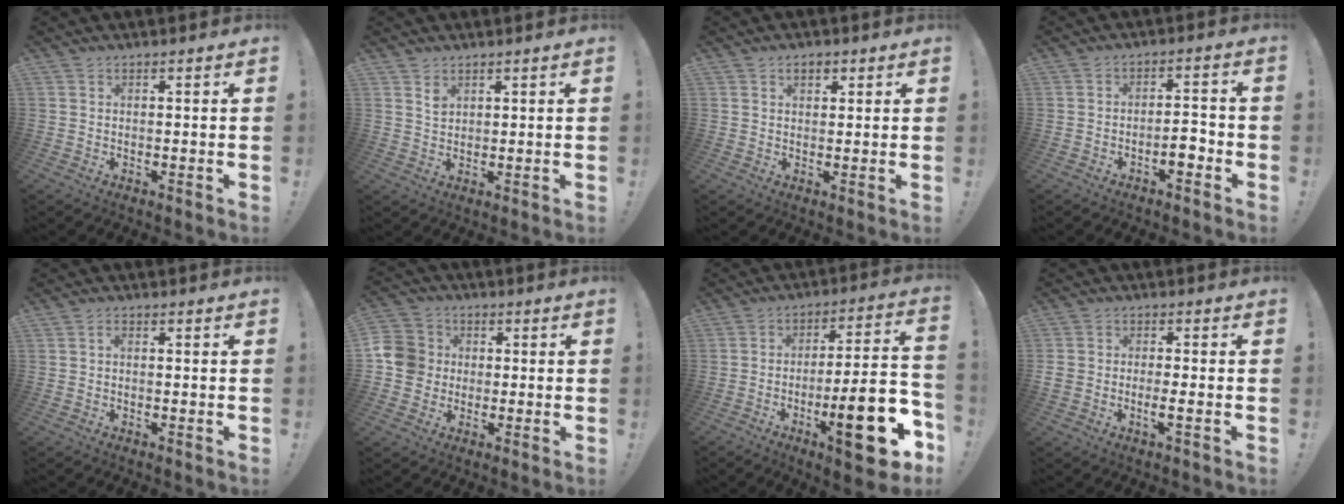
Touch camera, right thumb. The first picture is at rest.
{"total": 2.2, "force": [1.5, 1.3, 0.9], "torque": [-0.004, -0.012, 0.025]}
{"total": 2.9, "force": [1.4, 1.8, 1.9], "torque": [-0.023, -0.001, 0.020]}
{"total": 5.3, "force": [-3.0, 1.8, 4.0], "torque": [-0.050, 0.012, -0.052]}
{"total": 0.9, "force": [-0.3, 0.5, 0.7], "torque": [-0.022, 0.007, -0.006]}
{"total": 9.5, "force": [-0.6, 8.9, 3.3], "torque": [-0.052, 0.016, -0.009]}
{"total": 21.0, "force": [-8.8, 5.5, 18.2], "torque": [-0.237, 0.042, -0.133]}
{"total": 3.5, "force": [-1.4, 0.9, 3.0], "torque": [-0.055, -0.005, -0.025]}